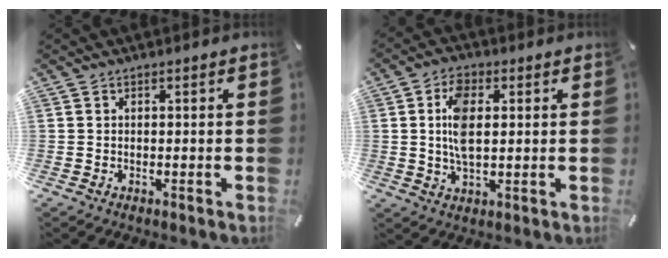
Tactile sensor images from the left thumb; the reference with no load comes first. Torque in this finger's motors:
{"motor_torque": [0.30, 0.22, 0.33, 0.24, 0.11]}